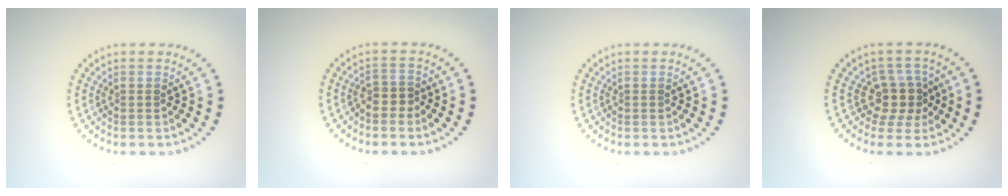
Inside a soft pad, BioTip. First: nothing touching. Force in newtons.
{"total": 1.5, "press": 1.2, "slide": 0.9}
{"total": 0.0}
{"total": 2.9, "press": 2.2, "slide": 1.8}